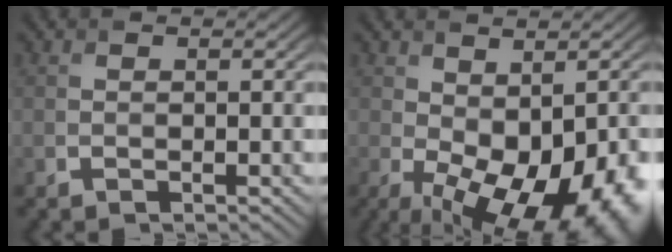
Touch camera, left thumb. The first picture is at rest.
{"total": 13.3, "force": [-4.0, 6.9, 10.6], "torque": [-0.165, -0.036, -0.035]}